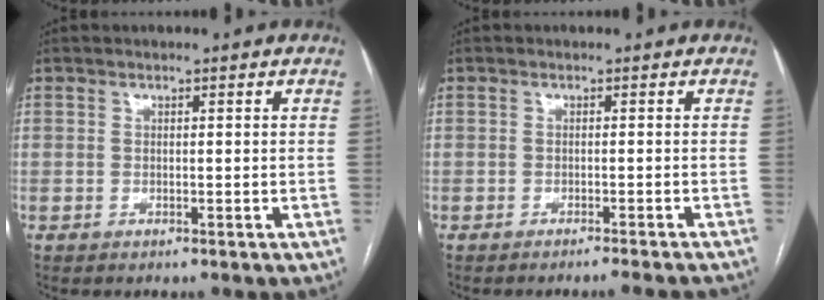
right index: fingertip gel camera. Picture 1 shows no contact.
{"total": 5.2, "force": [-5.0, 0.1, 1.6], "torque": [-0.010, -0.009, -0.062]}